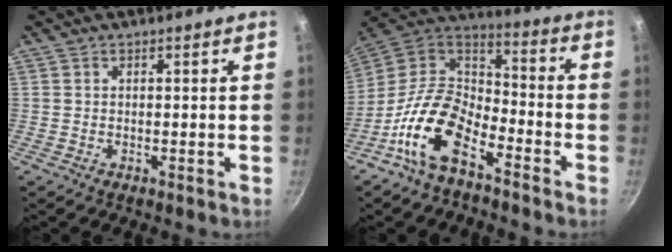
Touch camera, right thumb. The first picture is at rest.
{"total": 16.0, "force": [-8.7, 8.4, 10.5], "torque": [-0.180, 0.073, -0.188]}